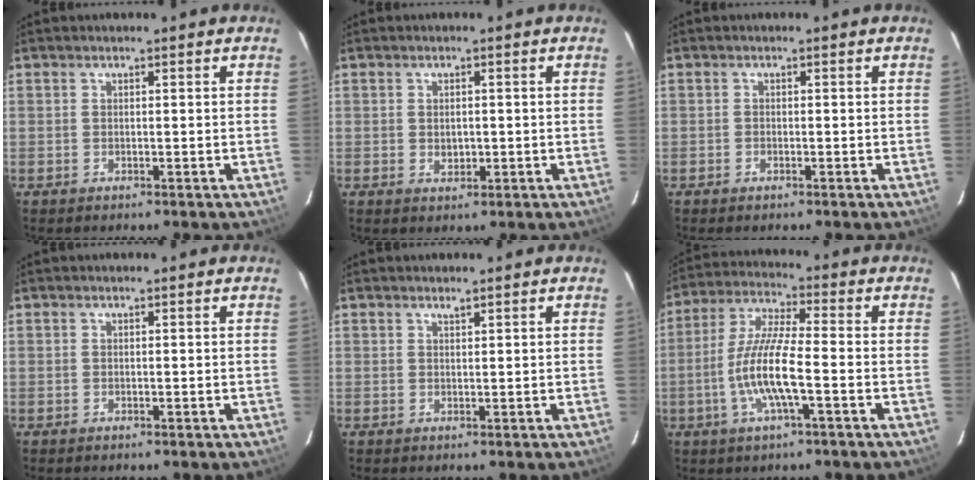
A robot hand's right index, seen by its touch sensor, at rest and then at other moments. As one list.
[{"total": 2.2, "force": [-0.2, 1.7, 1.3], "torque": [-0.020, 0.002, 0.000]}, {"total": 0.7, "force": [-0.6, 0.4, 0.2], "torque": [-0.006, 0.001, -0.012]}, {"total": 0.0}, {"total": 0.6, "force": [0.6, 0.0, 0.3], "torque": [-0.003, 0.001, 0.010]}, {"total": 10.9, "force": [-3.2, 1.4, 10.3], "torque": [-0.217, 0.000, -0.063]}]